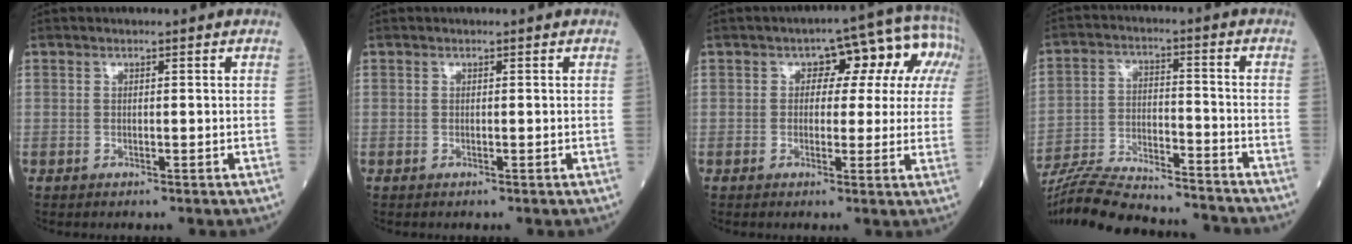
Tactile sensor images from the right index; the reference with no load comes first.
{"total": 0.0}
{"total": 10.1, "force": [2.5, 5.8, 7.9], "torque": [-0.078, 0.050, 0.025]}
{"total": 20.0, "force": [-18.8, 2.9, 6.2], "torque": [-0.139, -0.010, -0.293]}